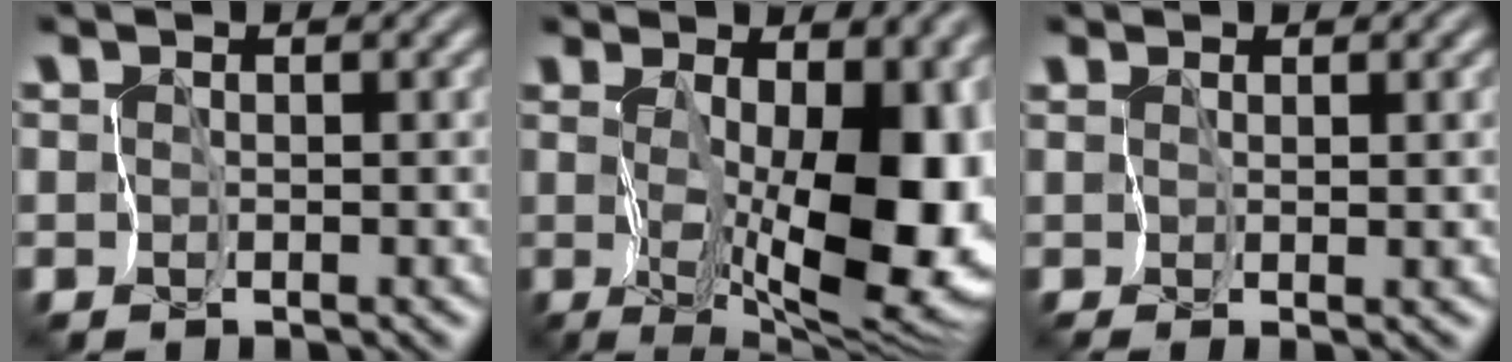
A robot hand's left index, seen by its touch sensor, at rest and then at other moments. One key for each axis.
{"total": 11.5, "fx": -0.4, "fy": 4.0, "fz": 10.7, "tx": -0.161, "ty": -0.014, "tz": 0.000}
{"total": 1.0, "fx": 0.3, "fy": -0.9, "fz": -0.1, "tx": -0.011, "ty": 0.001, "tz": 0.004}